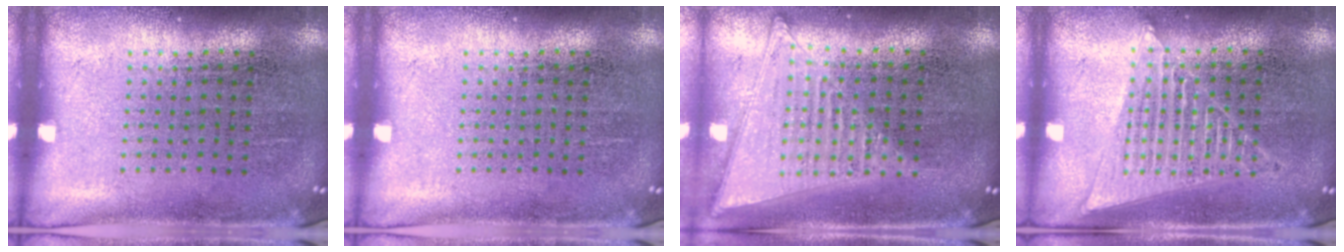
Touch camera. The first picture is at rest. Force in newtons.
{"total": 0.0}
{"total": 1.4, "press": 1.3, "slide": 0.3}
{"total": 1.4, "press": 1.4, "slide": 0.1}